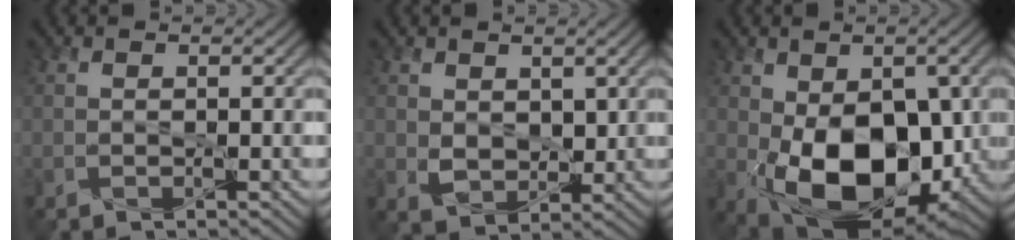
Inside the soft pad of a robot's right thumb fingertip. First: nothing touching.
{"total": 3.4, "force": [1.2, 2.5, 1.8], "torque": [-0.047, -0.011, 0.024]}
{"total": 14.4, "force": [-2.6, 8.9, 11.0], "torque": [-0.192, -0.034, -0.033]}